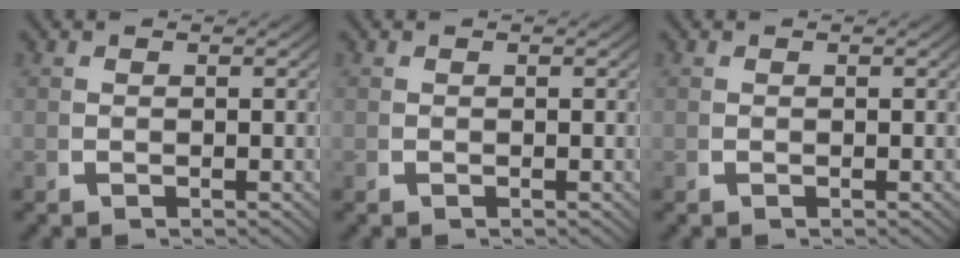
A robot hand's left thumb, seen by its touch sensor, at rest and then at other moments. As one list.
[{"total": 0.0}, {"total": 0.0}]